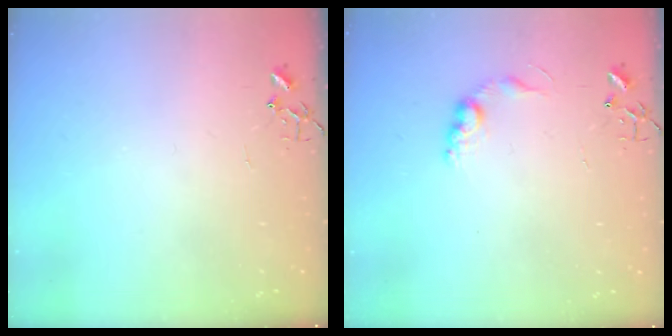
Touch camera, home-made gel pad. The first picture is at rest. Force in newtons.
{"total": 8.6, "press": 8.6, "slide": 0.4}